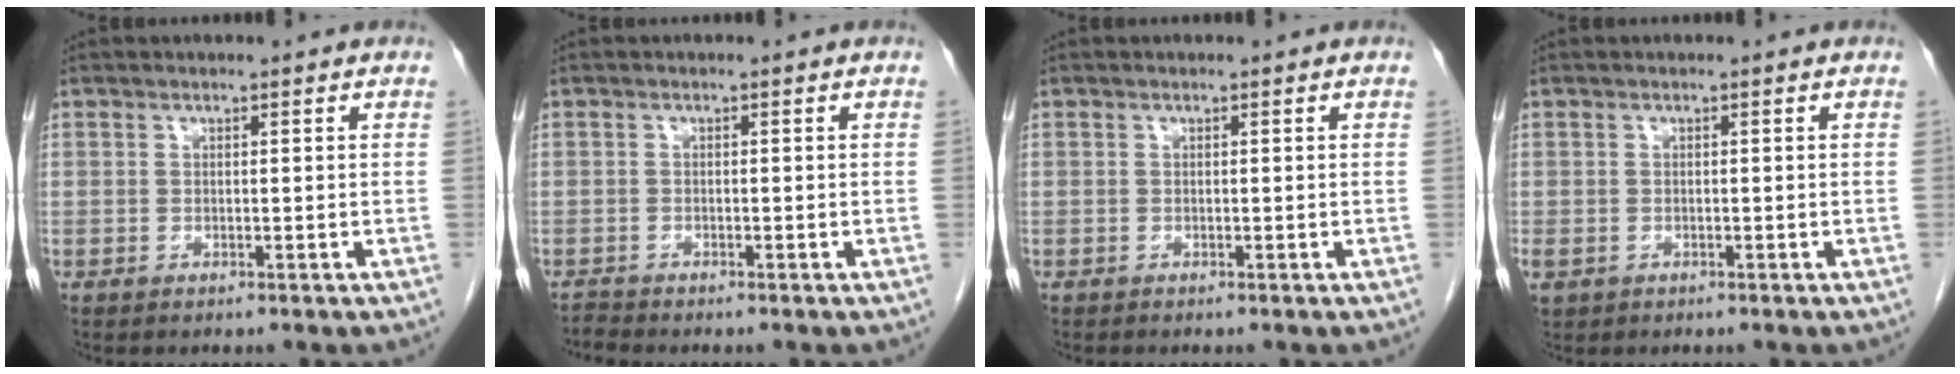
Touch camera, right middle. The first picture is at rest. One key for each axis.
{"total": 1.0, "fx": -0.9, "fy": -0.4, "fz": -0.3, "tx": 0.000, "ty": -0.011, "tz": -0.019}
{"total": 0.0}
{"total": 1.8, "fx": -0.7, "fy": 1.3, "fz": 1.0, "tx": -0.027, "ty": -0.003, "tz": -0.006}